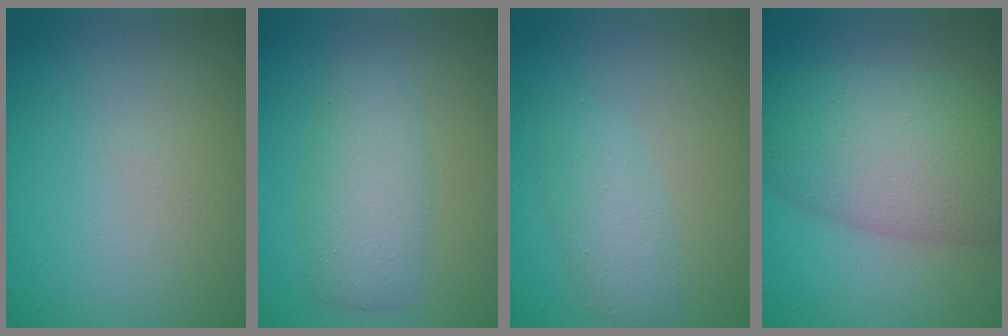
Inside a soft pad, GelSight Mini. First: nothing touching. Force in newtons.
{"total": 3.9, "press": 3.9, "slide": 0.0}
{"total": 2.4, "press": 2.4, "slide": 0.1}
{"total": 9.0, "press": 9.0, "slide": 0.4}